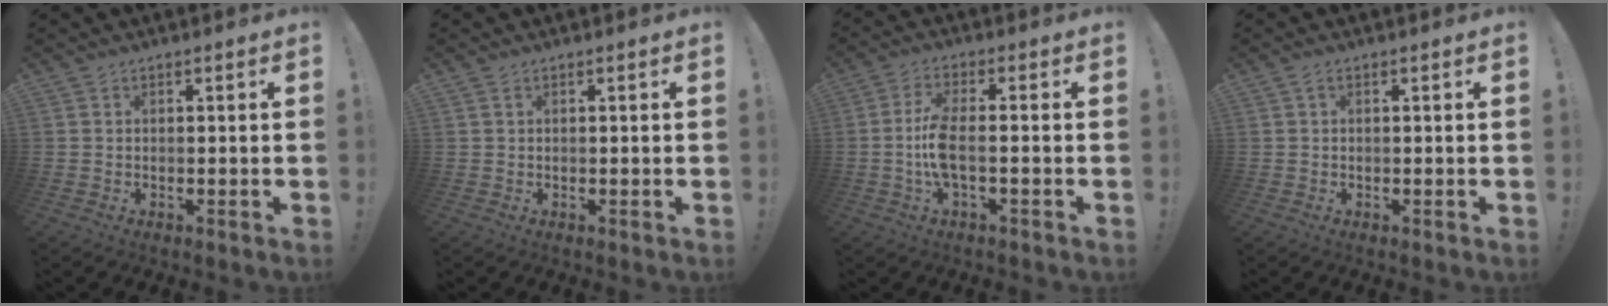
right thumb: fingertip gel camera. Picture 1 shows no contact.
{"total": 0.7, "force": [0.4, 0.4, 0.3], "torque": [-0.011, 0.003, 0.009]}
{"total": 8.6, "force": [-1.4, 1.9, 8.3], "torque": [-0.175, -0.015, -0.027]}
{"total": 0.8, "force": [0.2, 0.2, 0.8], "torque": [-0.014, 0.002, 0.001]}